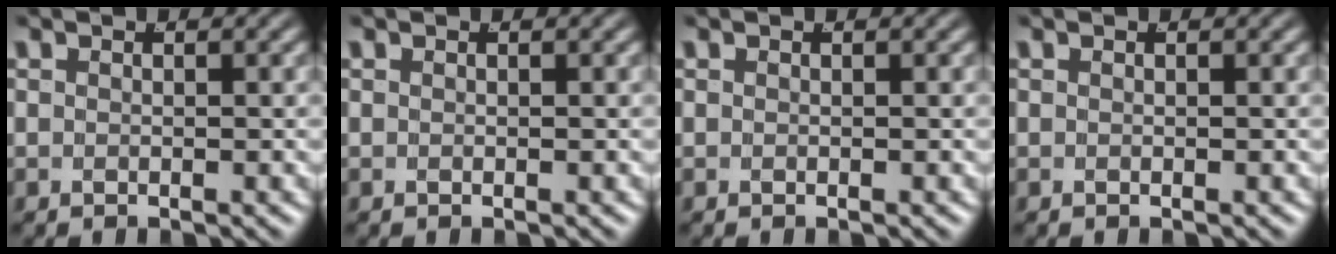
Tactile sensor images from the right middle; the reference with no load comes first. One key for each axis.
{"total": 0.0}
{"total": 0.0}
{"total": 0.0}